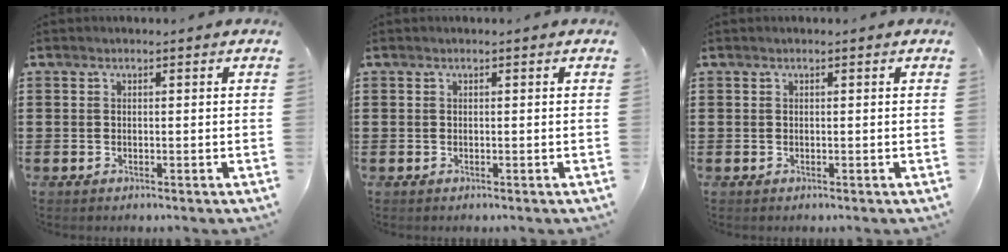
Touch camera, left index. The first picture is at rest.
{"total": 0.0}
{"total": 0.0}